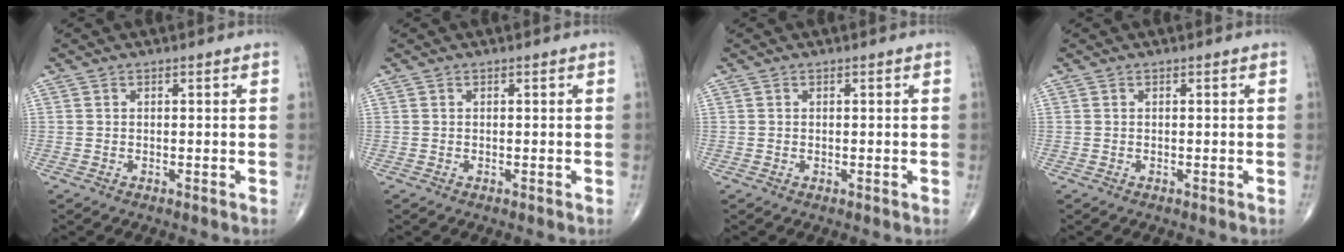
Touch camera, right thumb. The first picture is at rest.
{"total": 0.0}
{"total": 0.0}
{"total": 0.0}